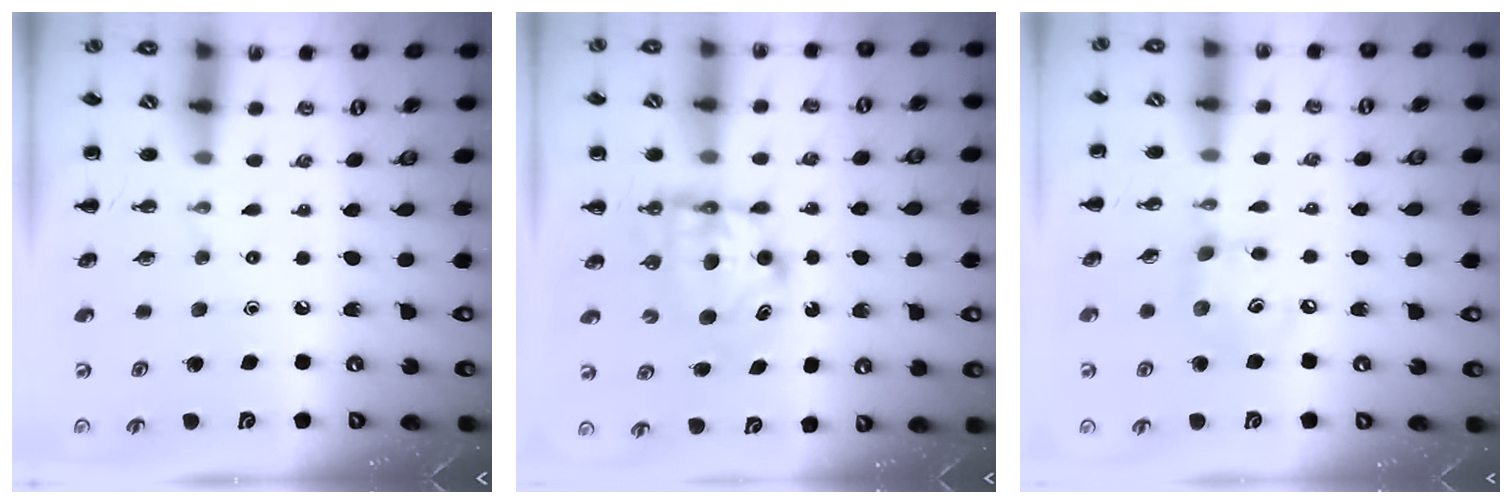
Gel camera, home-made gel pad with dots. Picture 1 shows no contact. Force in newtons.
{"total": 6.0, "press": 6.0, "slide": 0.4}
{"total": 6.8, "press": 6.8, "slide": 0.6}